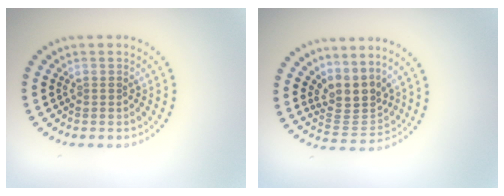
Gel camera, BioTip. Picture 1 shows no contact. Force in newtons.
{"total": 3.5, "press": 2.6, "slide": 2.3}